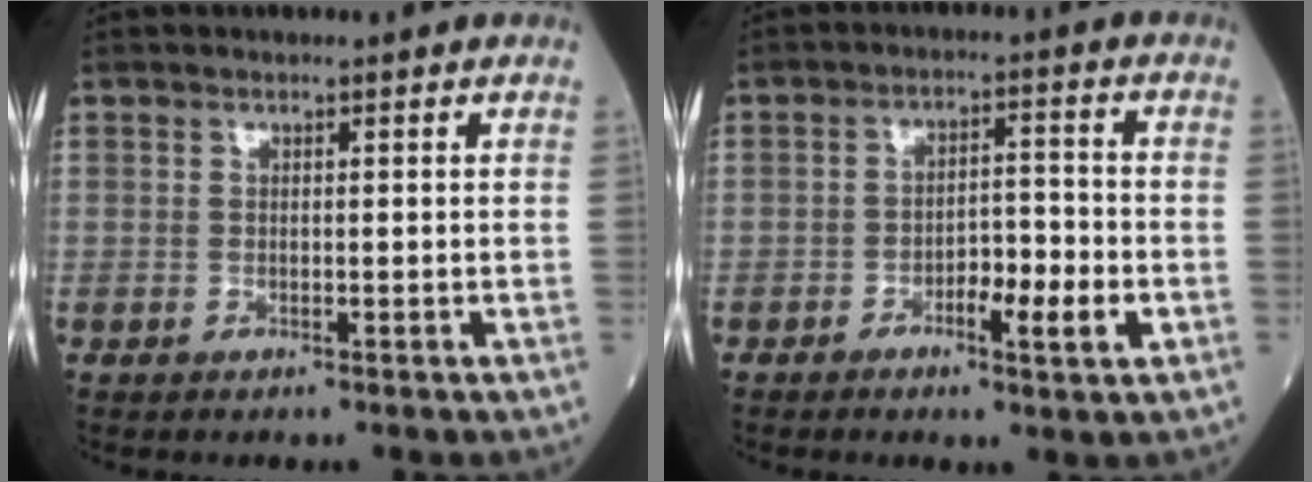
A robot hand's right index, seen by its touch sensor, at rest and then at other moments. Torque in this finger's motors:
{"motor_torque": [0.49, -0.43, 0.12, 0.03]}